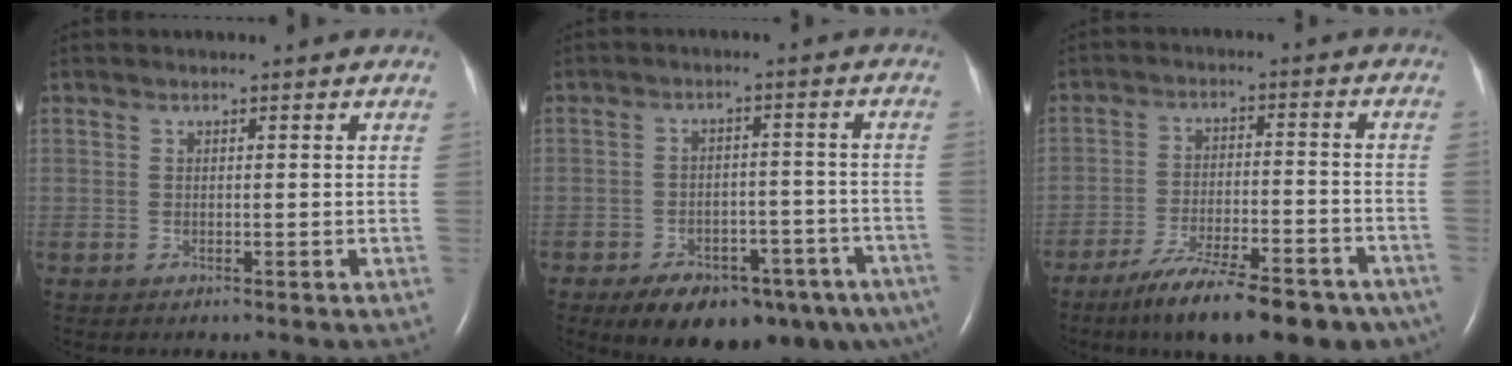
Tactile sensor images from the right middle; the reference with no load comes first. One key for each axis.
{"total": 16.8, "fx": -11.4, "fy": 7.3, "fz": 10.0, "tx": -0.113, "ty": 0.012, "tz": -0.152}
{"total": 17.7, "fx": -13.5, "fy": 4.3, "fz": 10.5, "tx": -0.123, "ty": 0.000, "tz": -0.204}